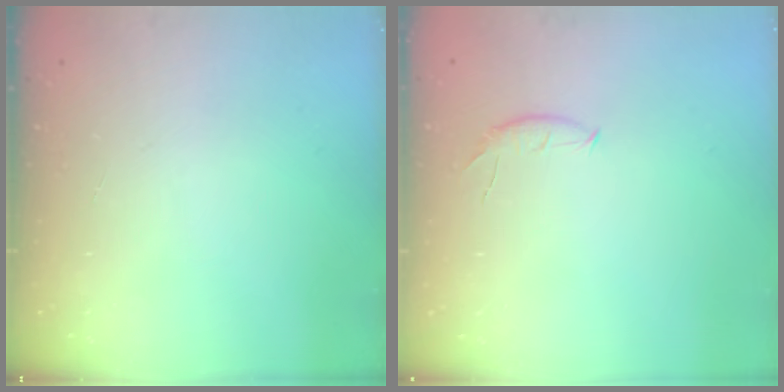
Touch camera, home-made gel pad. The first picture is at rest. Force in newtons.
{"total": 6.7, "press": 6.6, "slide": 1.0}